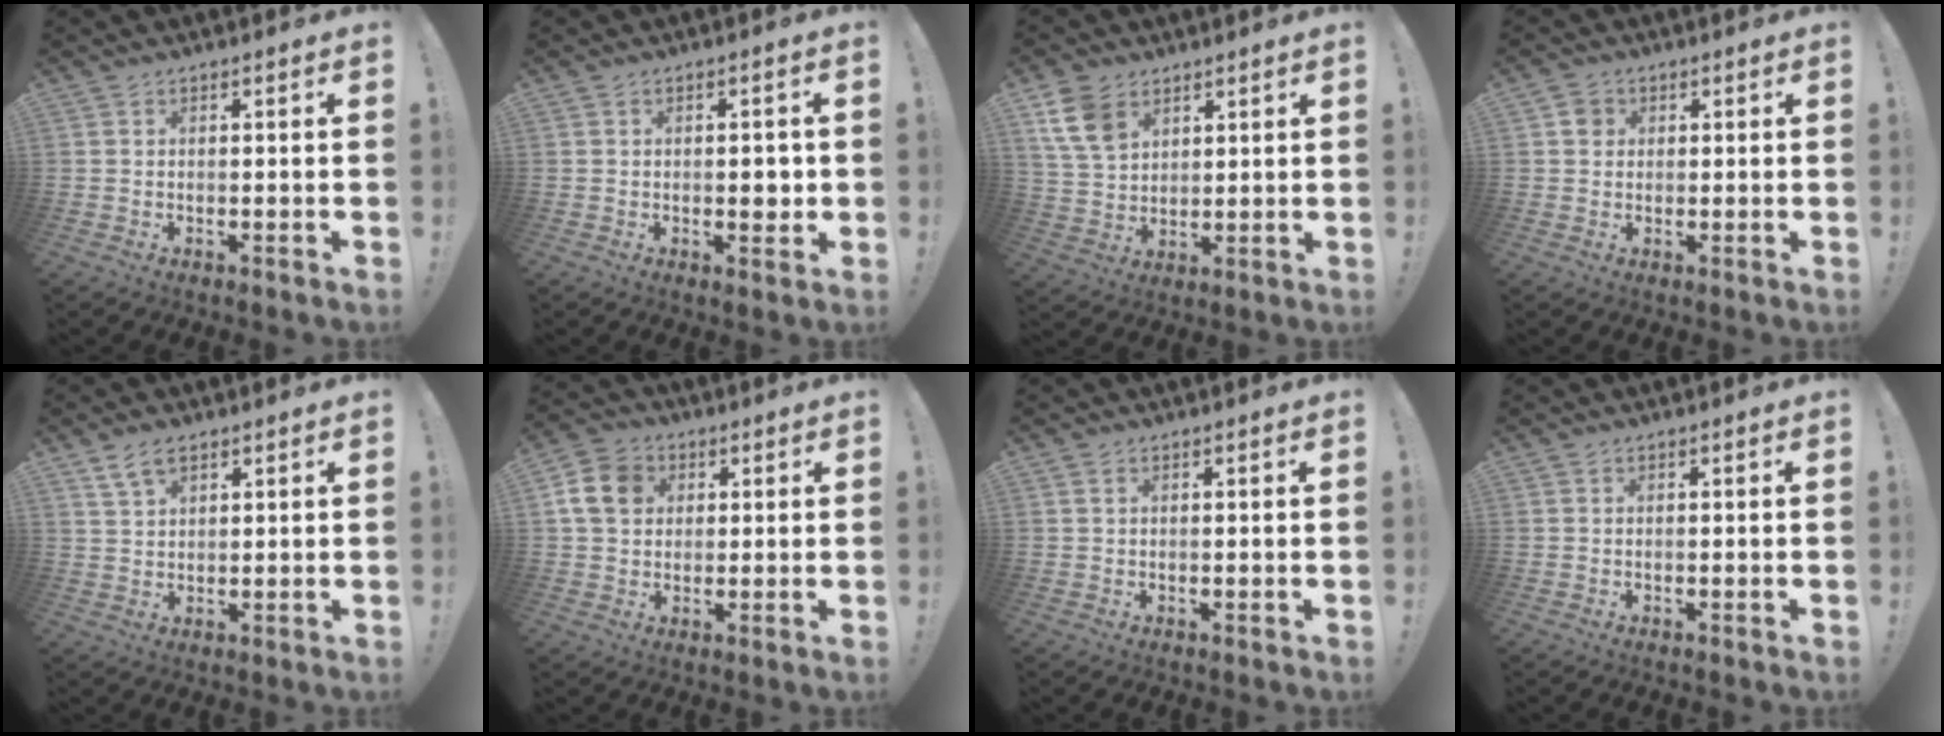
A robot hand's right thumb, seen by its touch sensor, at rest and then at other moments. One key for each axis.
{"total": 3.4, "fx": -0.2, "fy": 1.9, "fz": 2.8, "tx": -0.028, "ty": -0.002, "tz": -0.008}
{"total": 11.1, "fx": 6.0, "fy": 7.4, "fz": 5.6, "tx": -0.107, "ty": -0.020, "tz": 0.121}
{"total": 3.4, "fx": 0.8, "fy": 3.1, "fz": 1.1, "tx": -0.004, "ty": 0.003, "tz": 0.013}
{"total": 5.3, "fx": 3.4, "fy": 2.8, "fz": 2.9, "tx": -0.048, "ty": -0.012, "tz": 0.065}
{"total": 10.8, "fx": 3.1, "fy": 8.8, "fz": 5.4, "tx": -0.094, "ty": 0.002, "tz": 0.066}
{"total": 0.7, "fx": 0.5, "fy": 0.3, "fz": 0.5, "tx": -0.009, "ty": 0.001, "tz": 0.009}
{"total": 0.0}